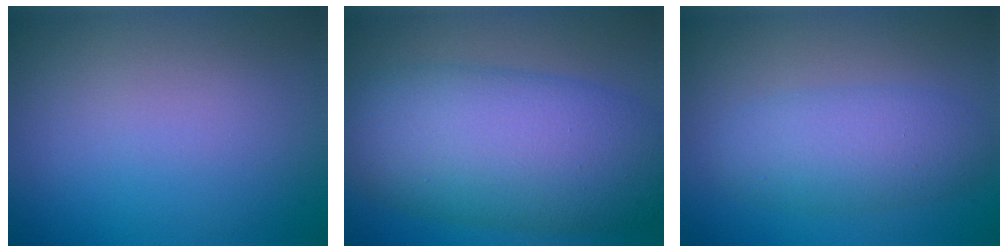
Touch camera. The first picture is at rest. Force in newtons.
{"total": 11.9, "press": 11.9, "slide": 0.3}
{"total": 4.2, "press": 4.2, "slide": 0.1}